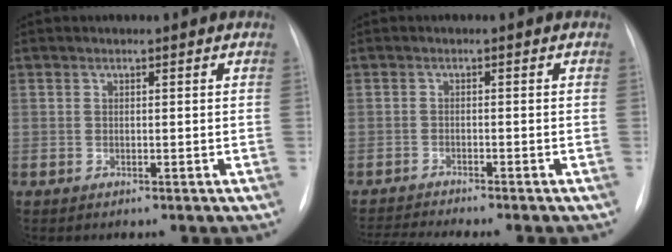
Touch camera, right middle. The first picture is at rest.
{"total": 6.6, "force": [-6.0, -1.1, 2.4], "torque": [-0.031, -0.014, -0.095]}